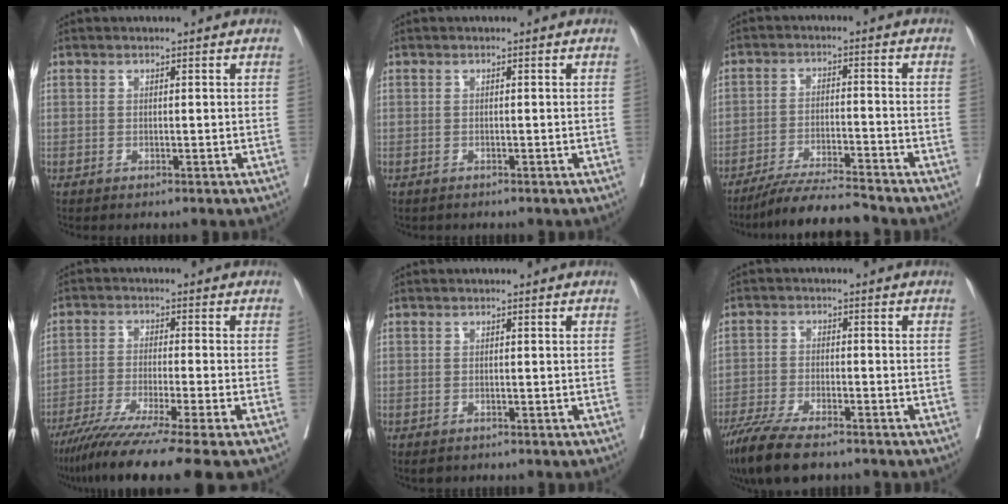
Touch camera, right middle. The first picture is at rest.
{"total": 0.9, "force": [-0.8, 0.3, 0.1], "torque": [-0.010, -0.001, -0.016]}
{"total": 9.1, "force": [-8.5, -0.5, 3.2], "torque": [-0.046, -0.016, -0.149]}
{"total": 14.4, "force": [-11.2, -1.6, 8.9], "torque": [-0.141, -0.051, -0.178]}
{"total": 1.7, "force": [-1.4, 0.7, 0.6], "torque": [-0.007, -0.004, -0.017]}
{"total": 10.6, "force": [-8.2, 2.4, 6.2], "torque": [-0.105, -0.024, -0.140]}